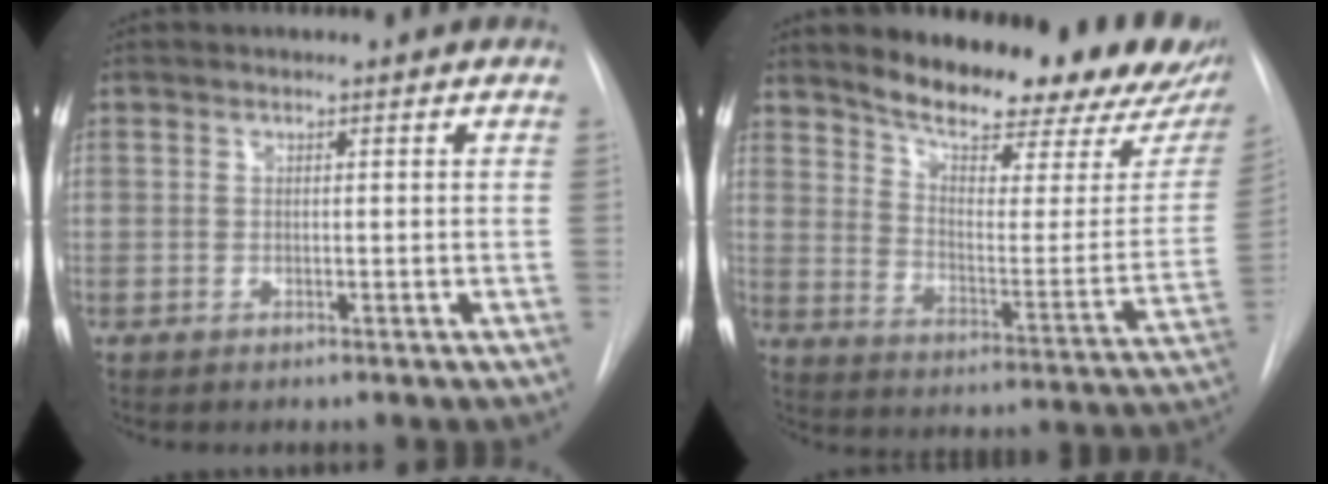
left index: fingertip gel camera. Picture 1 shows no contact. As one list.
[{"total": 22.2, "force": [18.2, 5.6, 11.4], "torque": [-0.159, -0.048, 0.237]}]